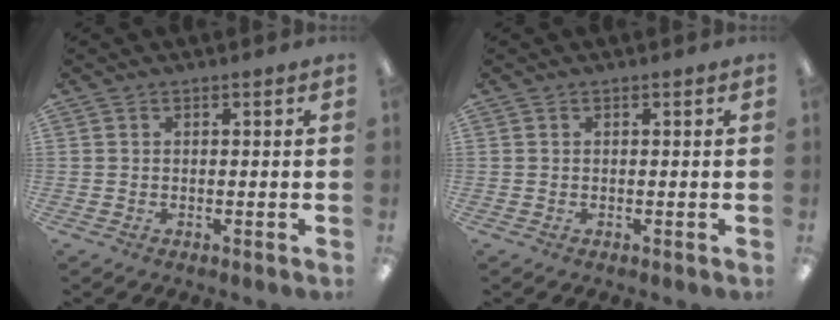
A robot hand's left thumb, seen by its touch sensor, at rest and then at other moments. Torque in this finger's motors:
{"motor_torque": [0.01, 0.01, -0.02, 0.02, 0.00]}